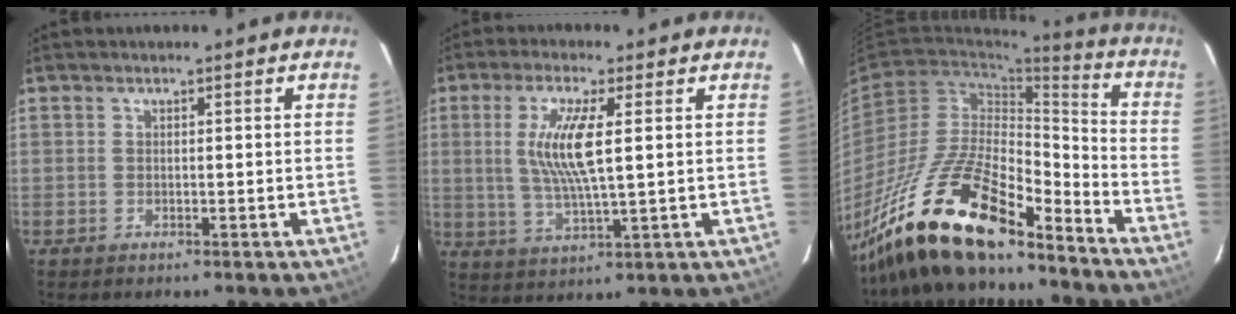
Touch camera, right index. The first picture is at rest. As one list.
[{"total": 9.5, "force": [1.8, 1.4, 9.2], "torque": [-0.183, -0.004, 0.037]}, {"total": 21.3, "force": [-16.6, 5.8, 12.0], "torque": [-0.238, -0.014, -0.303]}]